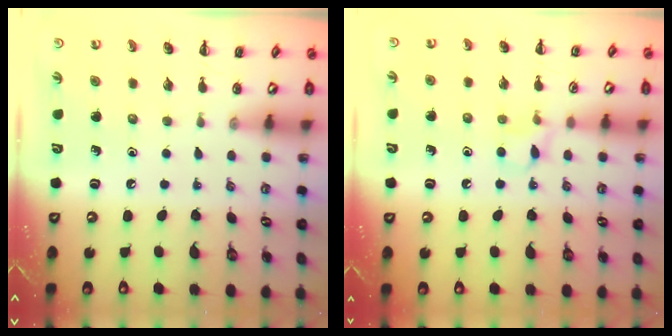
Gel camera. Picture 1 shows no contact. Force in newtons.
{"total": 6.0, "press": 5.7, "slide": 1.9}